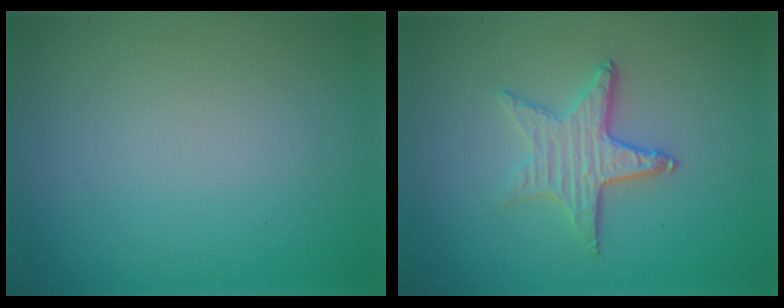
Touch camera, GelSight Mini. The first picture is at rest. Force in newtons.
{"total": 3.2, "press": 2.5, "slide": 1.9}